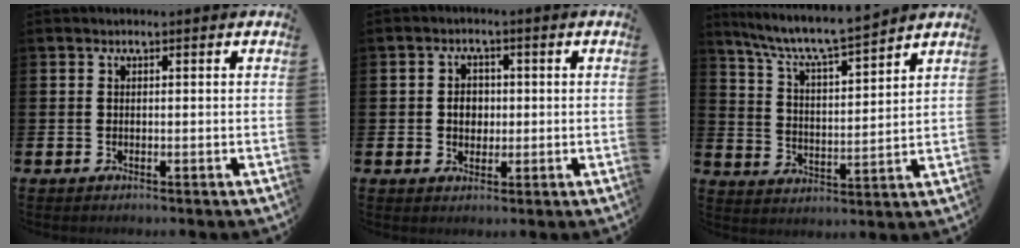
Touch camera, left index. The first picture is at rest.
{"total": 2.9, "force": [0.1, 2.4, 1.6], "torque": [-0.020, 0.003, -0.005]}
{"total": 7.8, "force": [7.3, 0.5, 2.7], "torque": [-0.087, -0.049, 0.127]}